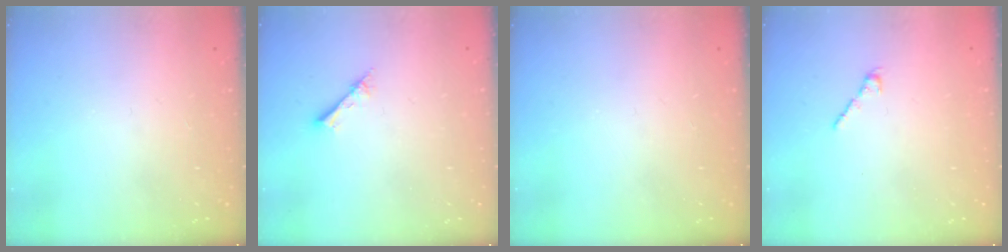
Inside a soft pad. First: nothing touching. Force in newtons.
{"total": 2.4, "press": 2.4, "slide": 0.3}
{"total": 0.0}
{"total": 2.5, "press": 2.4, "slide": 0.7}